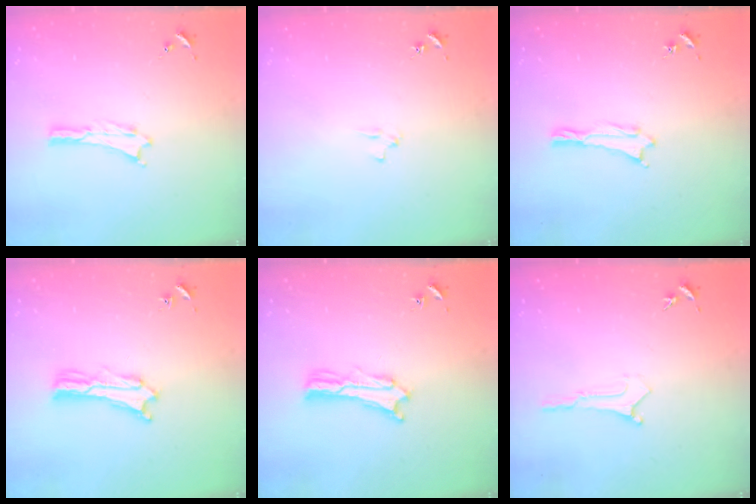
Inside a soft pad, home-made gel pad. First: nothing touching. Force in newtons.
{"total": 1.9, "press": 1.9, "slide": 0.2}
{"total": 0.5, "press": 0.5, "slide": 0.2}
{"total": 2.5, "press": 2.5, "slide": 0.1}
{"total": 2.5, "press": 2.5, "slide": 0.1}
{"total": 0.0}